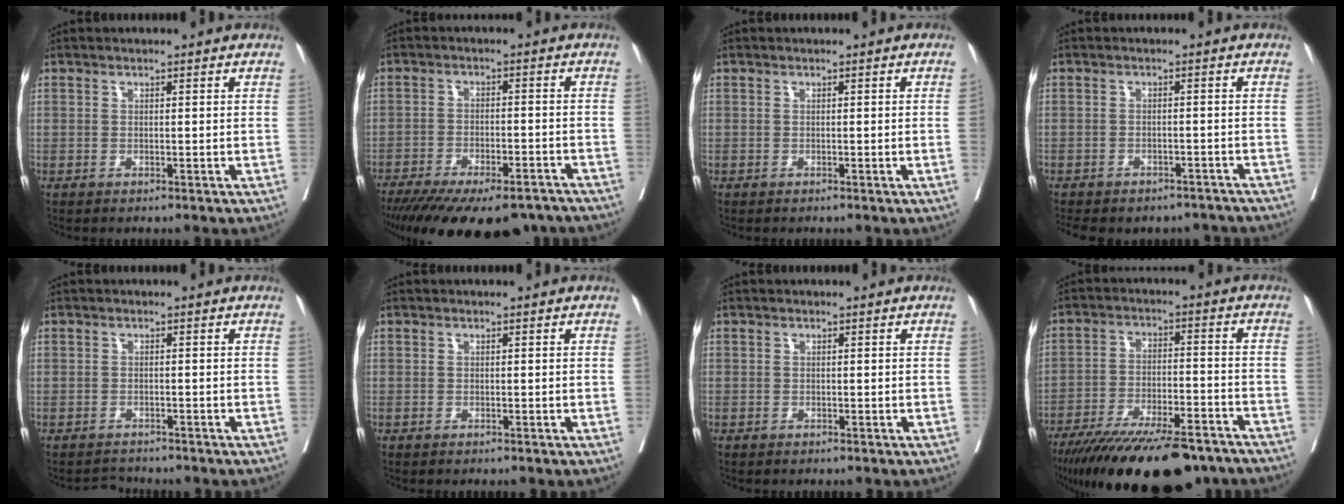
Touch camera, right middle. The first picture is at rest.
{"total": 21.0, "force": [-17.0, 6.5, 10.3], "torque": [-0.180, -0.028, -0.233]}
{"total": 0.8, "force": [0.0, -0.3, 0.7], "torque": [-0.005, 0.001, 0.001]}
{"total": 10.6, "force": [-9.1, 4.7, 2.8], "torque": [-0.058, 0.006, -0.107]}
{"total": 1.9, "force": [-1.8, 0.5, -0.5], "torque": [0.007, -0.007, -0.029]}
{"total": 0.0}
{"total": 0.0}
{"total": 22.2, "force": [-18.0, 5.1, 11.9], "torque": [-0.176, -0.022, -0.270]}